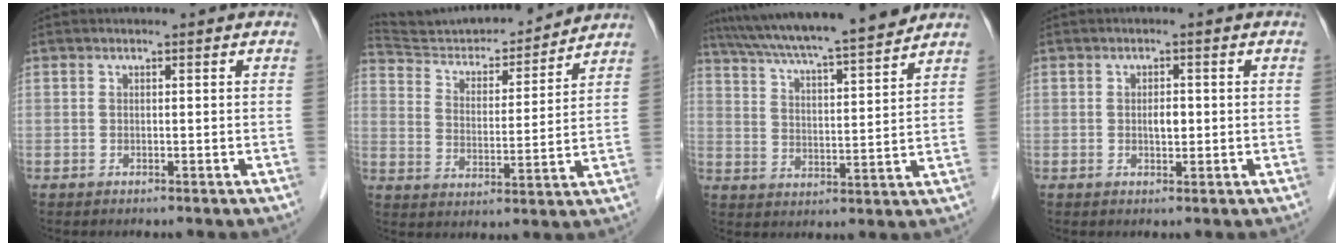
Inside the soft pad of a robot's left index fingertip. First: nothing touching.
{"total": 16.2, "force": [15.7, 2.4, 3.5], "torque": [-0.059, -0.003, 0.248]}
{"total": 17.0, "force": [15.1, 0.0, 8.0], "torque": [-0.139, 0.011, 0.231]}
{"total": 1.8, "force": [-0.4, 0.8, 1.6], "torque": [-0.027, -0.004, -0.005]}